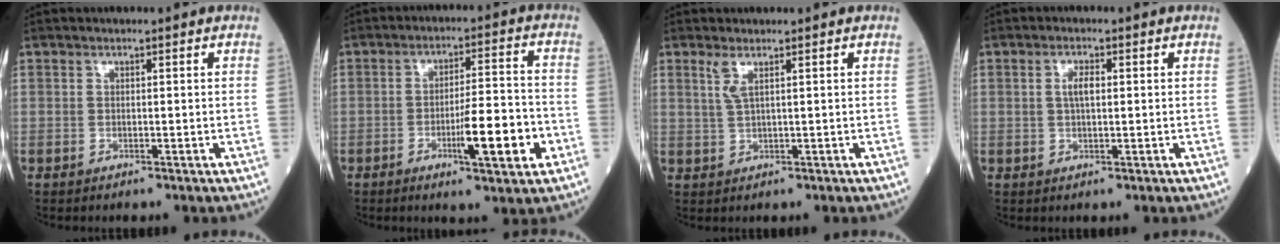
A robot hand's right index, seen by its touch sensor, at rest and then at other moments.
{"total": 9.7, "force": [-3.4, 1.0, 9.0], "torque": [-0.144, -0.001, -0.049]}
{"total": 1.9, "force": [1.1, -0.1, 1.5], "torque": [-0.041, 0.002, 0.025]}
{"total": 2.3, "force": [0.5, 0.7, 2.2], "torque": [-0.045, 0.004, 0.011]}